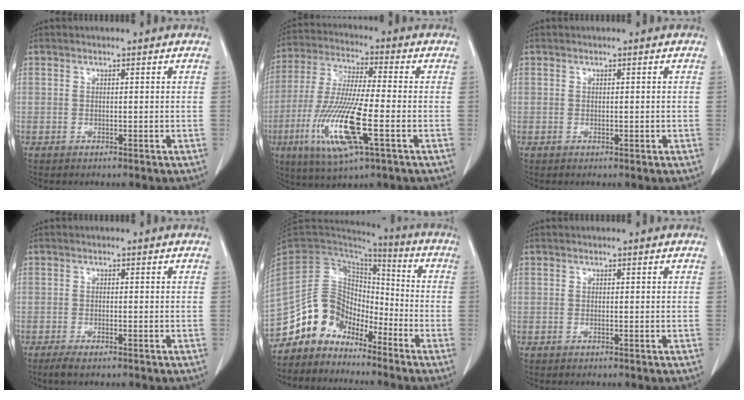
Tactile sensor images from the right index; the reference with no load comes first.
{"total": 15.4, "force": [-5.0, 1.7, 14.5], "torque": [-0.304, -0.025, -0.091]}
{"total": 0.6, "force": [-0.1, 0.1, 0.6], "torque": [-0.012, -0.002, 0.002]}
{"total": 2.7, "force": [-1.9, 0.7, 1.7], "torque": [-0.032, -0.005, -0.029]}
{"total": 11.0, "force": [-8.8, 6.3, 2.1], "torque": [-0.037, 0.060, -0.167]}
{"total": 0.0}